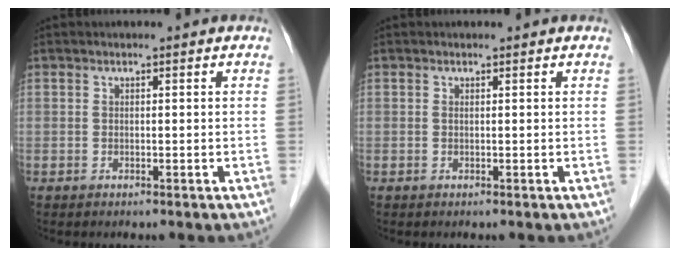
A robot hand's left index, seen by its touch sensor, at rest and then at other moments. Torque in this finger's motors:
{"motor_torque": [-0.01, 0.07, 0.00, -0.01]}